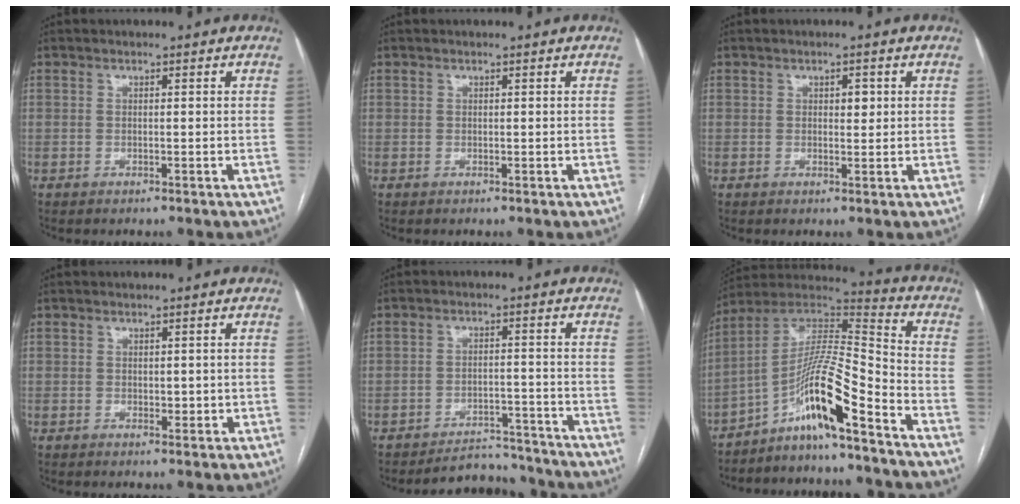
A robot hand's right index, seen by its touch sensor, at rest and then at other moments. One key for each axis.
{"total": 0.0}
{"total": 1.8, "fx": 0.6, "fy": 0.9, "fz": 1.4, "tx": -0.019, "ty": 0.000, "tz": 0.009}
{"total": 1.8, "fx": 0.2, "fy": 1.2, "fz": 1.3, "tx": -0.016, "ty": -0.002, "tz": 0.007}
{"total": 6.4, "fx": -6.2, "fy": 1.6, "fz": -0.4, "tx": 0.016, "ty": 0.016, "tz": -0.093}
{"total": 13.1, "fx": -8.2, "fy": 0.2, "fz": 10.2, "tx": -0.195, "ty": 0.016, "tz": -0.152}